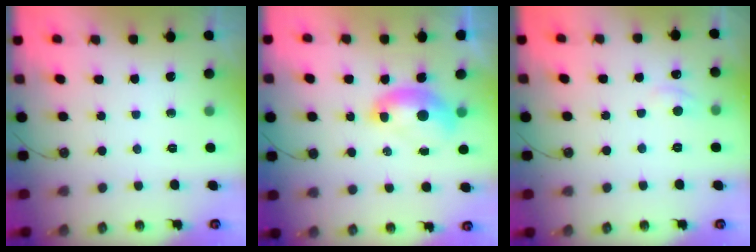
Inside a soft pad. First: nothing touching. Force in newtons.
{"total": 1.8, "press": 1.7, "slide": 0.6}
{"total": 1.0, "press": 0.8, "slide": 0.7}